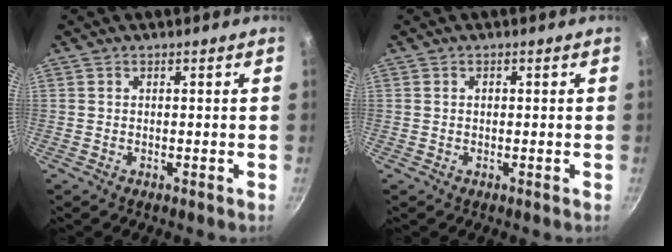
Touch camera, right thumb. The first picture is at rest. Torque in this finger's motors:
{"motor_torque": [0.40, 0.38, 0.41, -0.25, -0.03]}